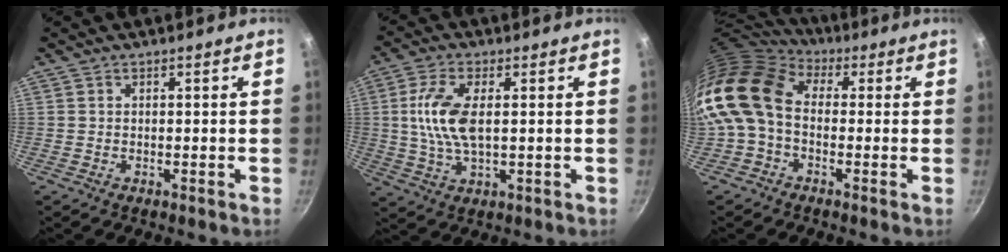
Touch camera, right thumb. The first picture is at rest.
{"total": 9.6, "force": [1.1, 4.3, 8.5], "torque": [-0.176, 0.002, 0.020]}
{"total": 14.5, "force": [-0.2, 10.5, 10.0], "torque": [-0.193, 0.029, -0.025]}